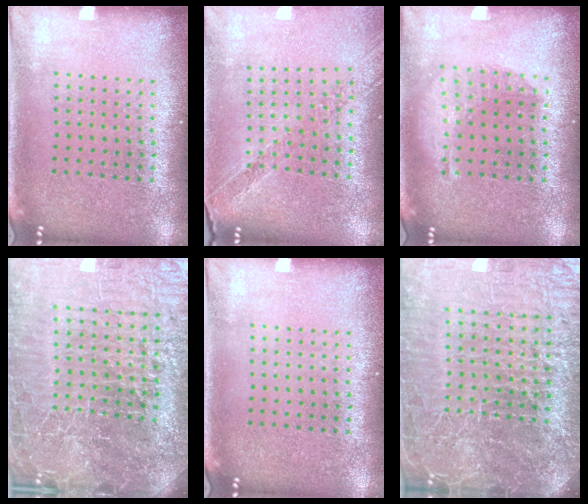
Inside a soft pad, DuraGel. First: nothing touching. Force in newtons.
{"total": 1.1, "press": 1.0, "slide": 0.1}
{"total": 1.4, "press": 1.3, "slide": 0.6}
{"total": 7.8, "press": 6.7, "slide": 3.9}
{"total": 0.0}
{"total": 7.3, "press": 6.4, "slide": 3.6}